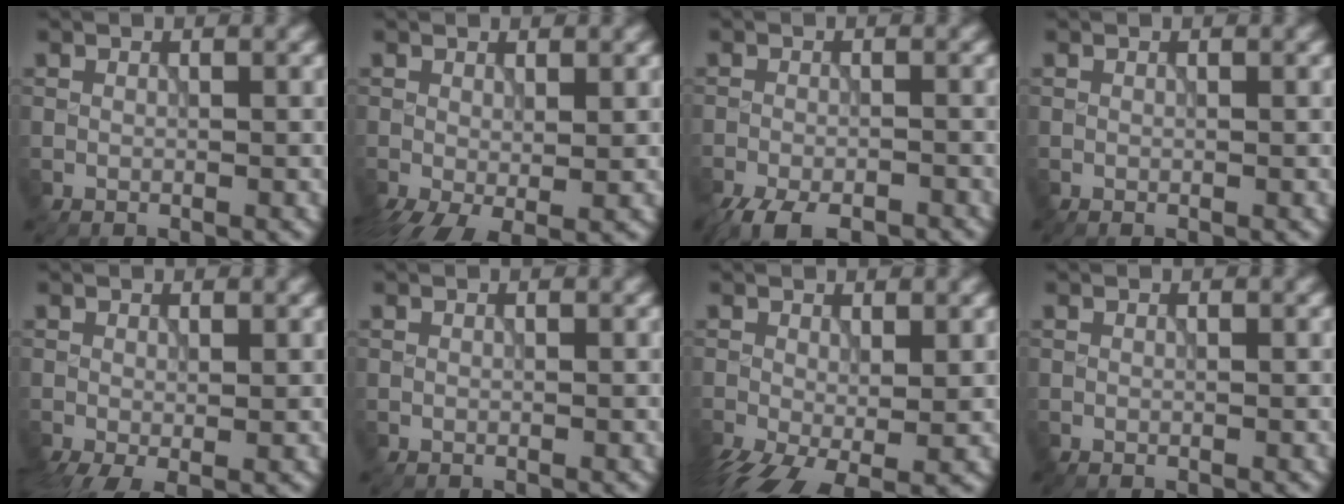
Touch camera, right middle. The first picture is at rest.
{"total": 4.0, "force": [-1.6, 1.7, 3.3], "torque": [-0.069, -0.015, -0.026]}
{"total": 6.6, "force": [-5.4, 1.8, 3.4], "torque": [-0.056, -0.026, -0.088]}
{"total": 0.0}
{"total": 2.7, "force": [-1.1, 0.9, 2.3], "torque": [-0.046, -0.013, -0.019]}
{"total": 0.0}
{"total": 6.6, "force": [-2.8, 3.0, 5.2], "torque": [-0.111, -0.029, -0.040]}
{"total": 0.0}